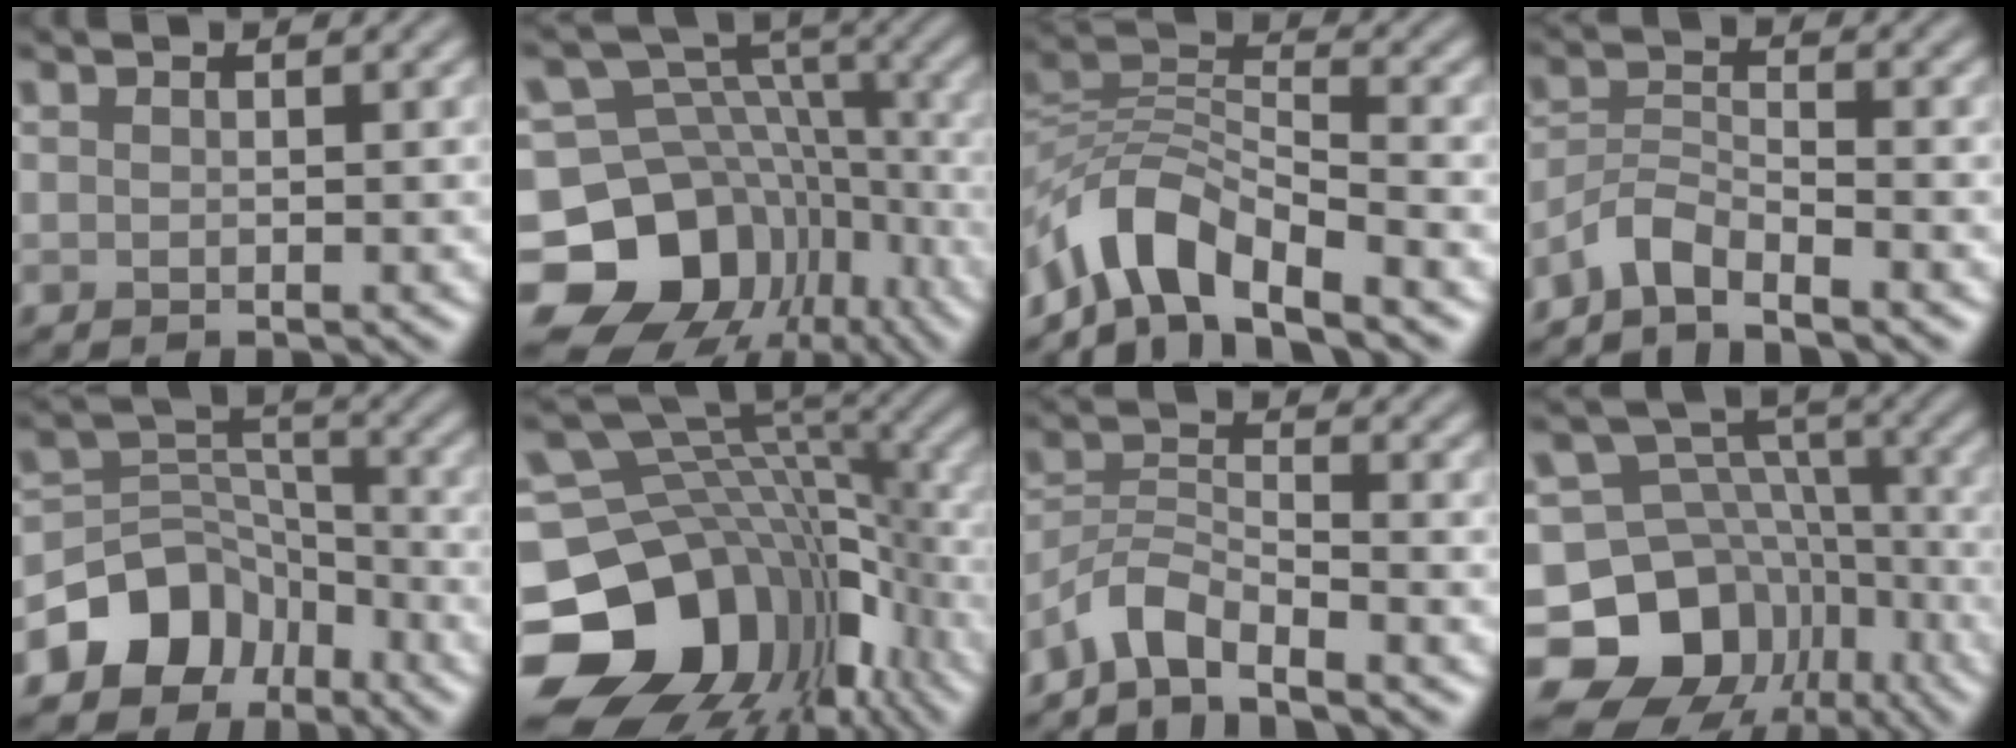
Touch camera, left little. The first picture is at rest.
{"total": 13.2, "force": [-5.3, 10.6, 5.9], "torque": [-0.115, 0.015, -0.091]}
{"total": 7.1, "force": [-5.2, 2.5, 4.1], "torque": [-0.062, 0.005, -0.110]}
{"total": 3.0, "force": [-2.7, 0.6, 1.2], "torque": [-0.024, 0.004, -0.064]}
{"total": 7.3, "force": [-4.5, 5.3, 2.1], "torque": [-0.019, 0.007, -0.088]}
{"total": 15.9, "force": [-4.2, 12.0, 9.6], "torque": [-0.200, -0.024, -0.046]}
{"total": 3.7, "force": [-3.2, 0.9, 1.7], "torque": [-0.029, 0.004, -0.074]}
{"total": 12.2, "force": [-5.8, 9.8, 4.4], "torque": [-0.086, 0.014, -0.101]}